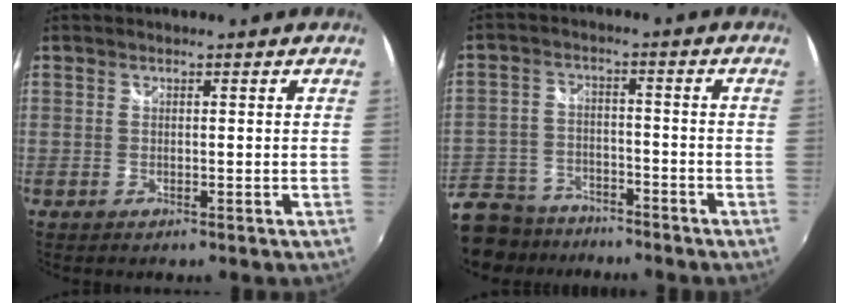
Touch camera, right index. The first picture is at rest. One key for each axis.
{"total": 16.6, "fx": -12.0, "fy": 9.5, "fz": 6.3, "tx": -0.180, "ty": -0.004, "tz": -0.193}